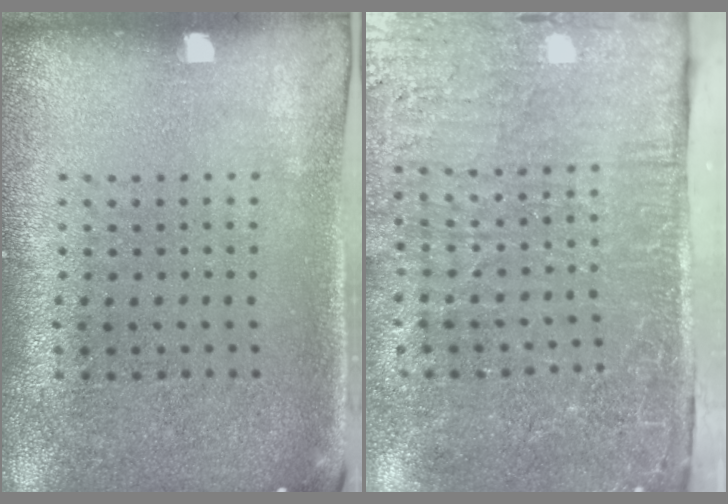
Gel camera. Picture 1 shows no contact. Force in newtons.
{"total": 5.0, "press": 4.1, "slide": 2.9}